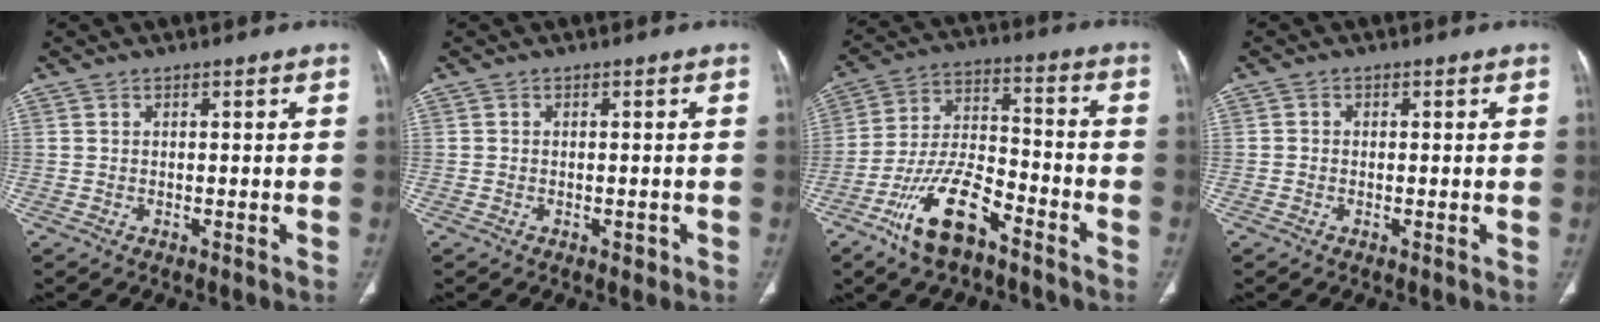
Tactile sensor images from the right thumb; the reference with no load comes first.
{"total": 1.1, "force": [-0.5, 0.8, 0.6], "torque": [-0.003, 0.001, -0.007]}
{"total": 14.1, "force": [-8.7, 5.6, 9.5], "torque": [-0.180, 0.059, -0.165]}
{"total": 0.7, "force": [-0.2, 0.7, 0.2], "torque": [0.002, 0.002, -0.006]}